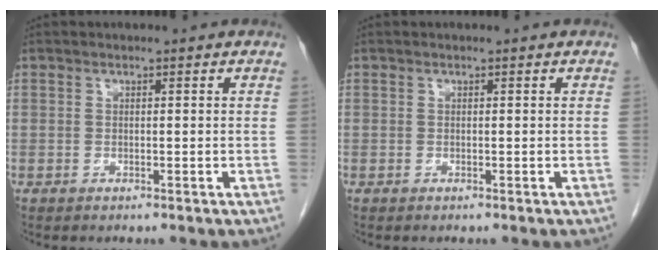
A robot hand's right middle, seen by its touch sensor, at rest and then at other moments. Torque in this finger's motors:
{"motor_torque": [-0.16, -0.01, -0.01, 0.01]}